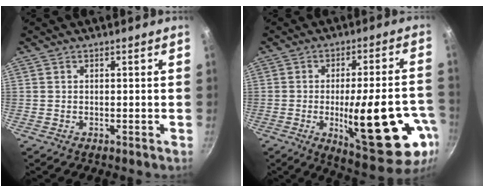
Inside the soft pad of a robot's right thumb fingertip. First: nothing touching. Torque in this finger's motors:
{"motor_torque": [2.59, 2.41, 1.95, -0.36, 0.45]}